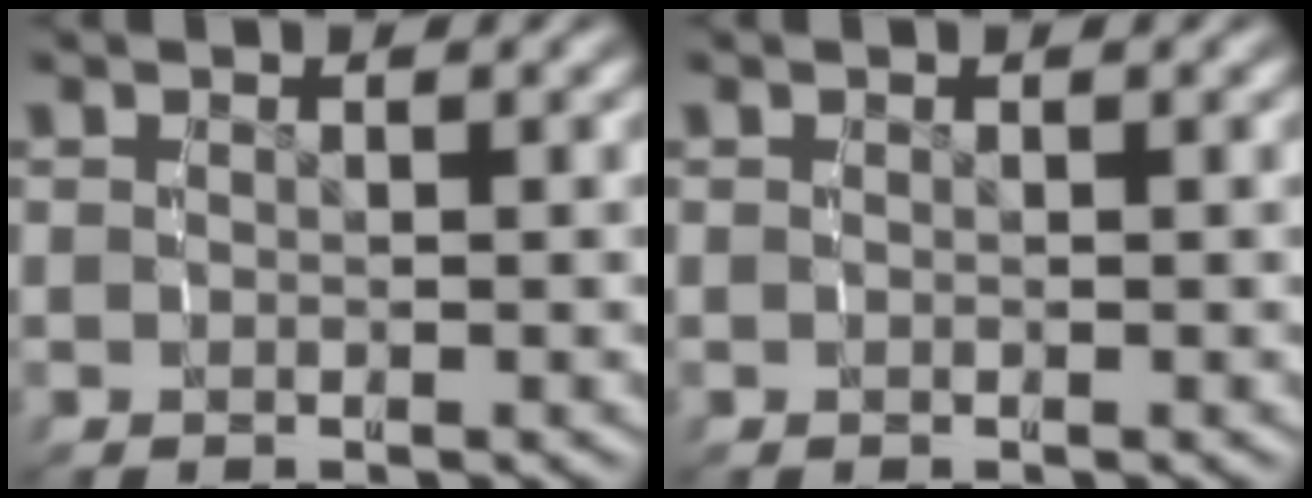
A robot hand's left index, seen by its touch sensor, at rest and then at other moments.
{"total": 0.0}